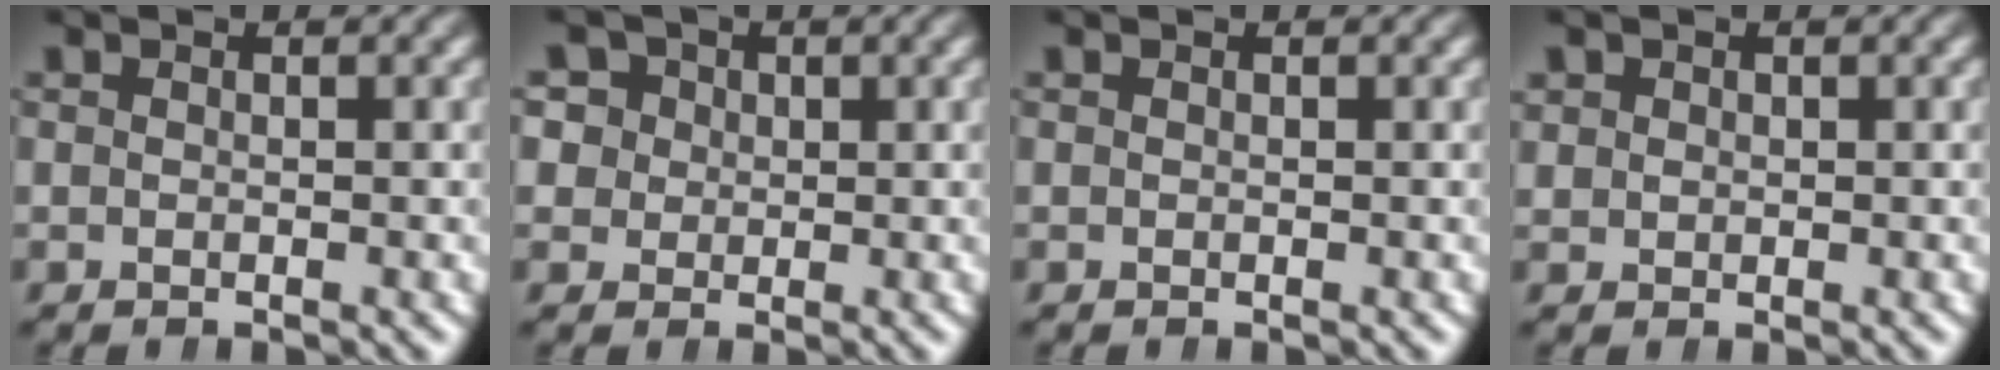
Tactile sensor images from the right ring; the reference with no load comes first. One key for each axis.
{"total": 6.6, "fx": 1.7, "fy": 5.8, "fz": 2.8, "tx": -0.066, "ty": -0.005, "tz": 0.029}
{"total": 0.0}
{"total": 1.2, "fx": 0.7, "fy": 0.9, "fz": 0.3, "tx": -0.009, "ty": -0.009, "tz": 0.024}